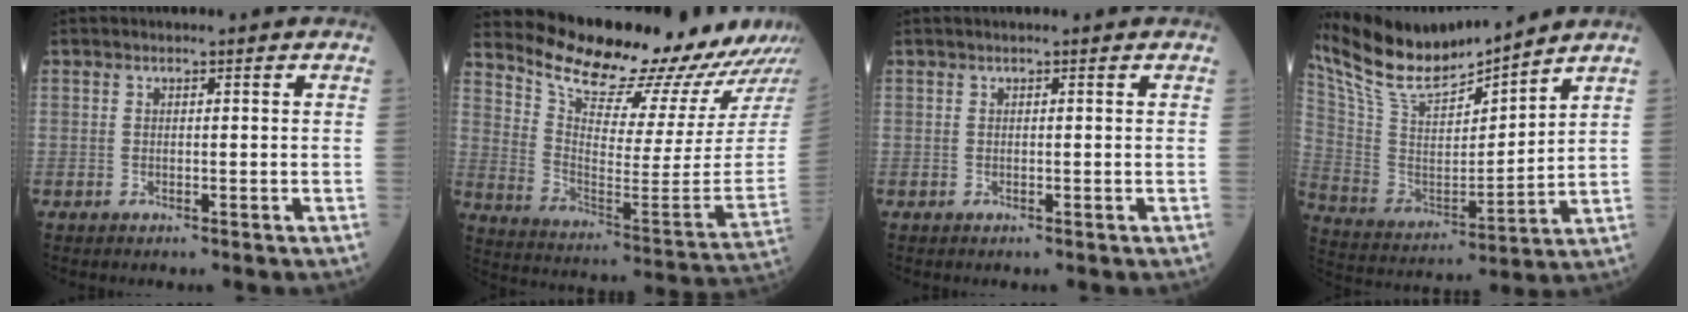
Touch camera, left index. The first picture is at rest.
{"total": 21.2, "force": [19.8, 1.9, 7.5], "torque": [-0.137, -0.098, 0.285]}
{"total": 1.2, "force": [1.0, 0.2, 0.7], "torque": [-0.008, 0.015, 0.013]}
{"total": 16.4, "force": [15.1, 1.8, 5.9], "torque": [-0.131, 0.002, 0.291]}